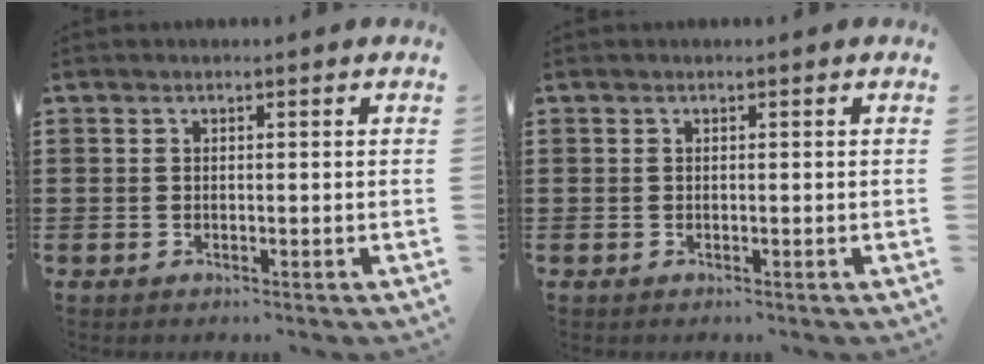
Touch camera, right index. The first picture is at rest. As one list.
[{"total": 0.0}]